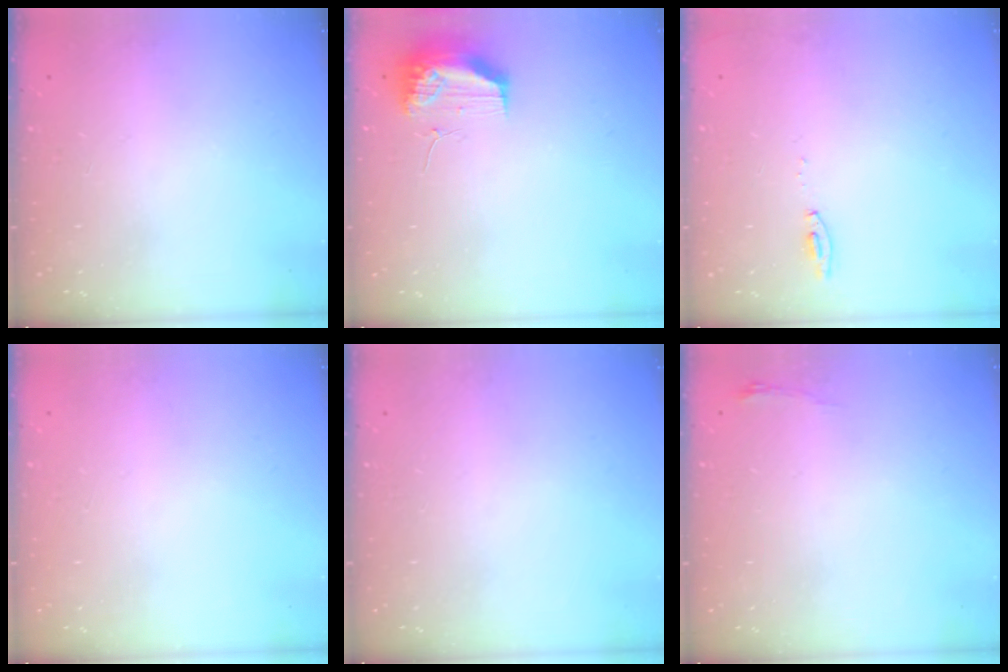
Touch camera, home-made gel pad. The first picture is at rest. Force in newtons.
{"total": 13.5, "press": 11.5, "slide": 7.0}
{"total": 4.6, "press": 4.6, "slide": 0.5}
{"total": 0.0}
{"total": 0.0}
{"total": 3.4, "press": 3.4, "slide": 0.5}